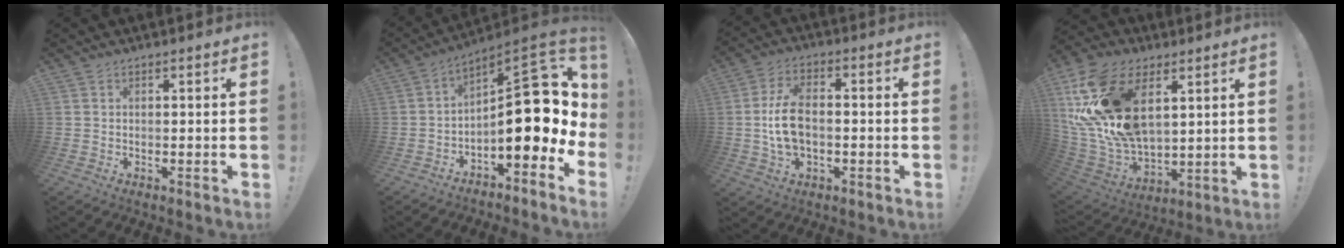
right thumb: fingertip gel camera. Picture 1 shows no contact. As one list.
[{"total": 19.2, "force": [-0.1, 8.5, 17.2], "torque": [-0.230, -0.007, 0.004]}, {"total": 10.5, "force": [-1.1, 6.6, 8.1], "torque": [-0.152, 0.005, -0.017]}, {"total": 26.0, "force": [9.1, 16.3, 18.1], "torque": [-0.377, -0.039, 0.178]}]